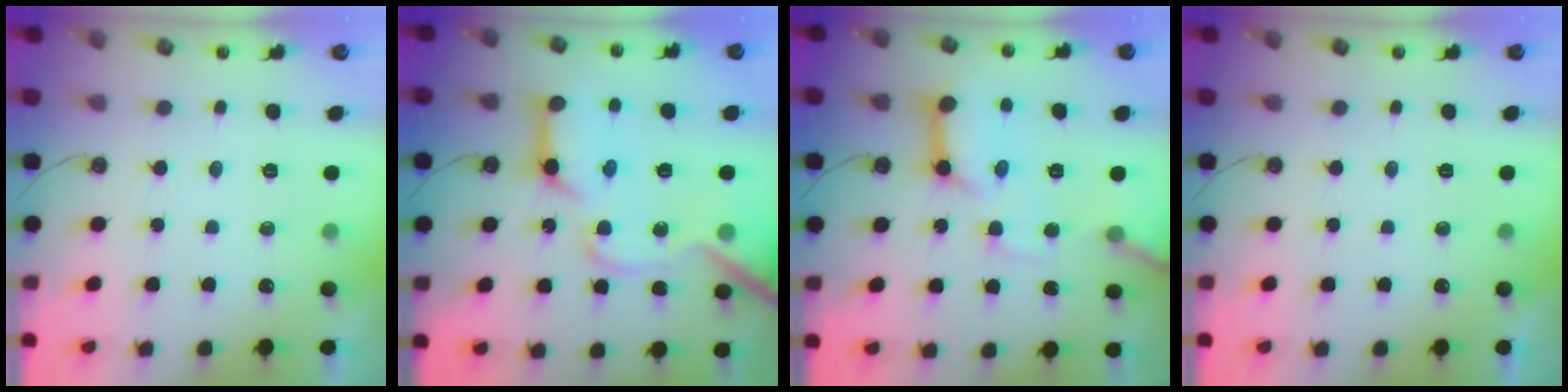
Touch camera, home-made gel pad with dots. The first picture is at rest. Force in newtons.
{"total": 21.5, "press": 21.4, "slide": 2.4}
{"total": 14.8, "press": 14.7, "slide": 1.6}
{"total": 0.0}